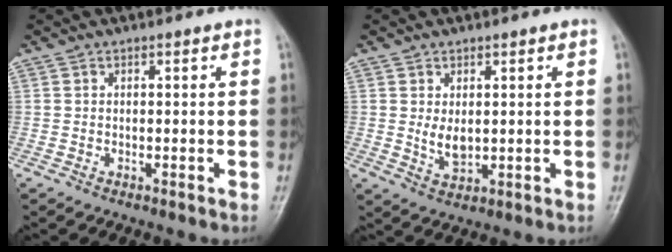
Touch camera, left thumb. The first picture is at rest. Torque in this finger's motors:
{"motor_torque": [0.80, 0.88, 0.74, -0.36, 0.01]}